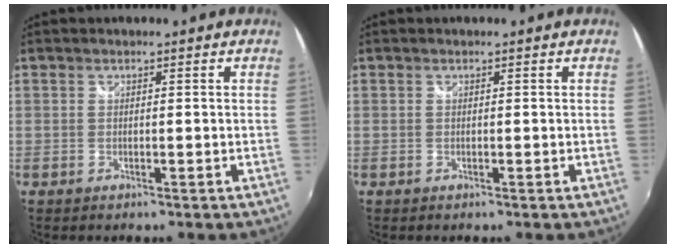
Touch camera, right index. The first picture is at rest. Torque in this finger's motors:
{"motor_torque": [-0.05, 0.03, 0.00, 0.00]}